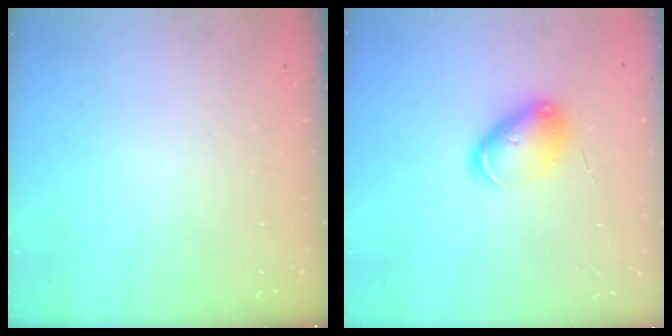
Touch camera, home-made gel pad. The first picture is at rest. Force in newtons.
{"total": 7.2, "press": 7.2, "slide": 0.9}